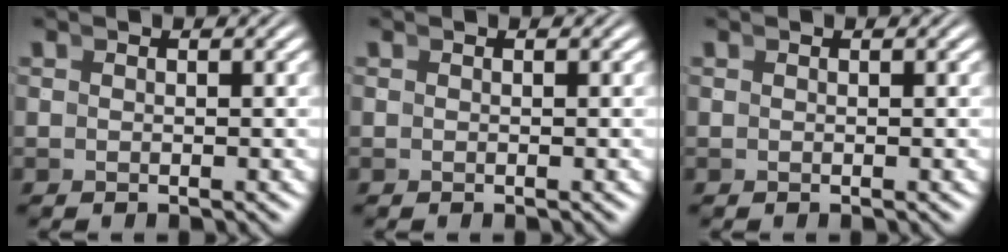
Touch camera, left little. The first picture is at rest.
{"total": 0.0}
{"total": 0.0}